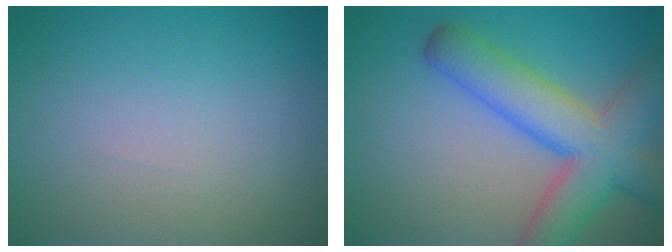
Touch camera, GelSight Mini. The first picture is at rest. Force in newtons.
{"total": 8.8, "press": 8.8, "slide": 0.4}